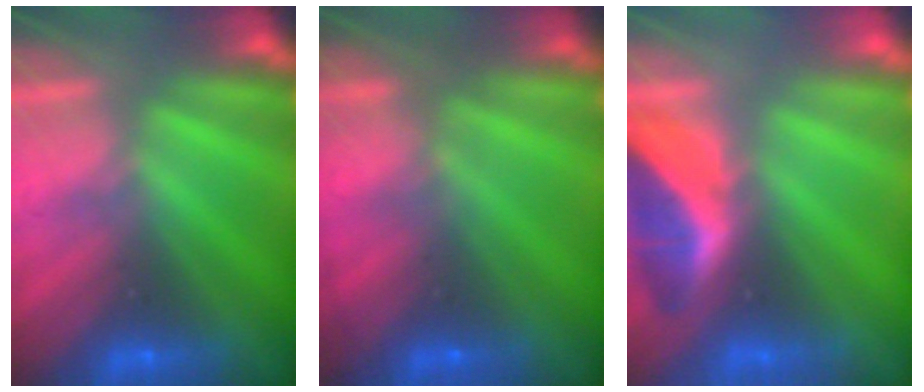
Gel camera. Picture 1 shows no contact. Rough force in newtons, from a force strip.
{"total": 7.6}
{"total": 1.8}